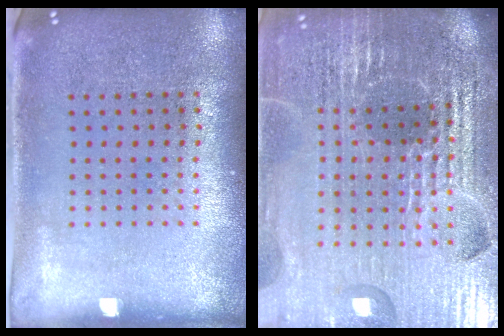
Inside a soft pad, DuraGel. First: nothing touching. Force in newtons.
{"total": 6.4, "press": 5.6, "slide": 3.0}